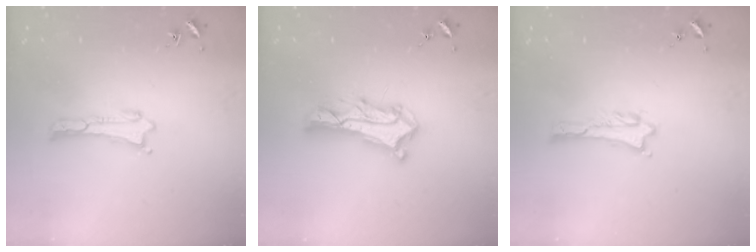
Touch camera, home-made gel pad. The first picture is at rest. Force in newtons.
{"total": 8.3, "press": 8.3, "slide": 0.7}
{"total": 1.0, "press": 1.0, "slide": 0.1}